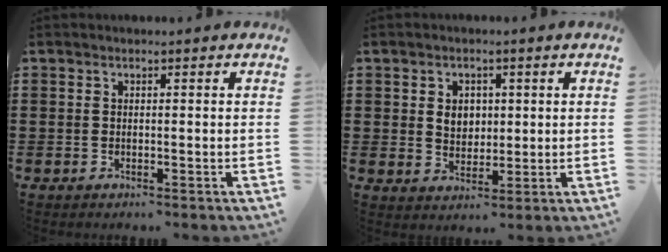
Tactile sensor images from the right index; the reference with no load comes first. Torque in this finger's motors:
{"motor_torque": [1.02, 0.33, 0.48, 0.06]}